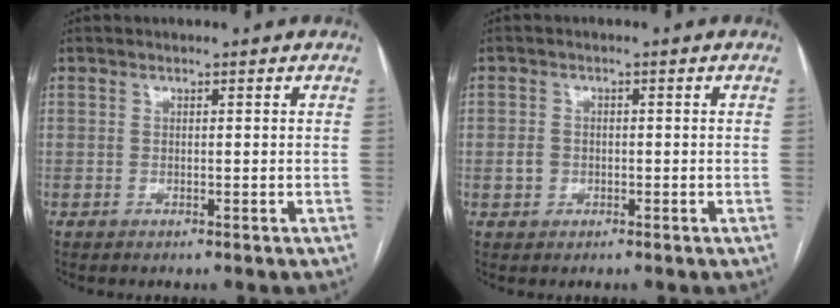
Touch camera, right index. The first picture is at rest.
{"total": 2.0, "force": [-0.5, 1.7, 0.8], "torque": [-0.015, 0.006, -0.006]}